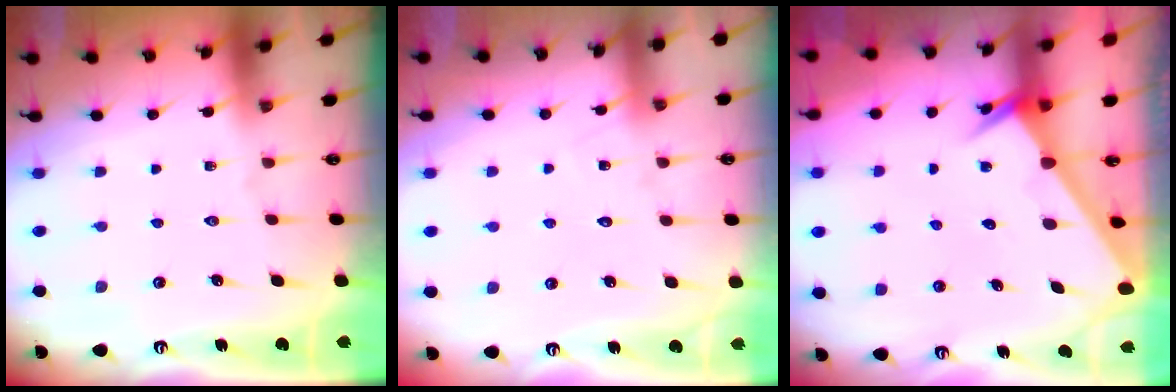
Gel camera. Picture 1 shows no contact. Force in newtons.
{"total": 7.4, "press": 7.4, "slide": 0.6}
{"total": 2.5, "press": 2.5, "slide": 0.1}